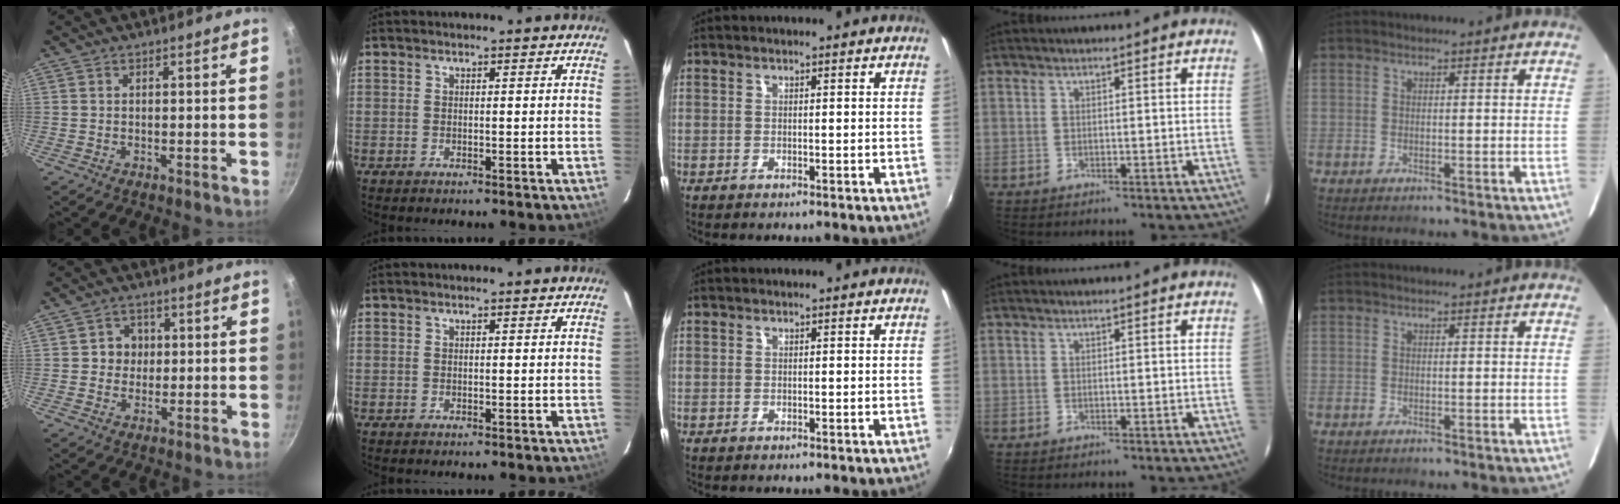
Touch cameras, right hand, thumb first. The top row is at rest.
{"thumb": {"total": 4.0, "force": [0.4, 3.8, 1.1], "torque": [0.014, 0.003, 0.000]}}